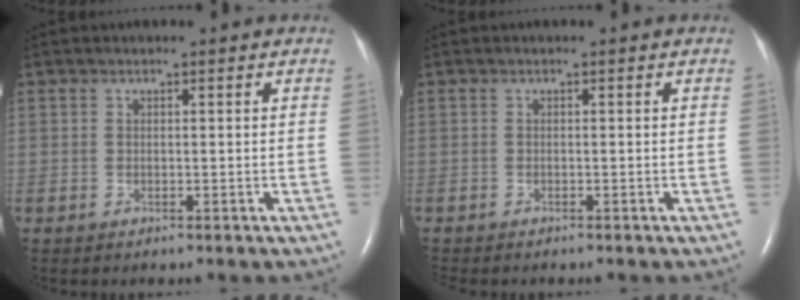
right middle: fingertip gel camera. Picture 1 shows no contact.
{"total": 1.5, "force": [-1.3, 0.3, 0.5], "torque": [-0.011, -0.004, -0.018]}